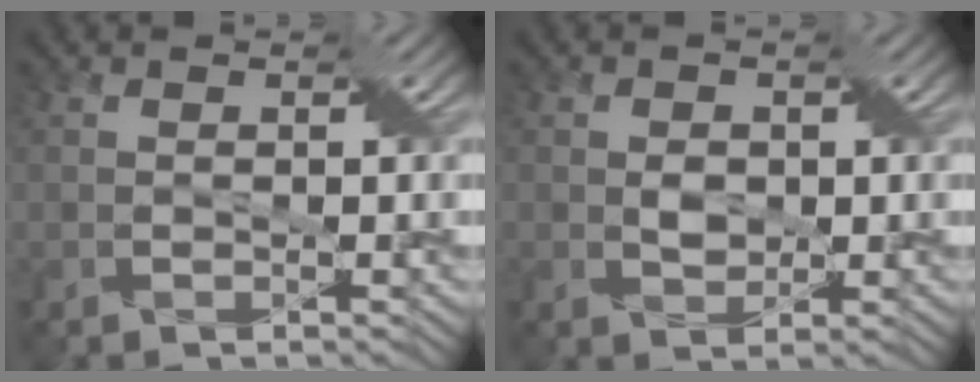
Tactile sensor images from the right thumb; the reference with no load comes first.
{"total": 2.0, "force": [0.1, 1.6, 1.2], "torque": [-0.028, -0.002, 0.002]}